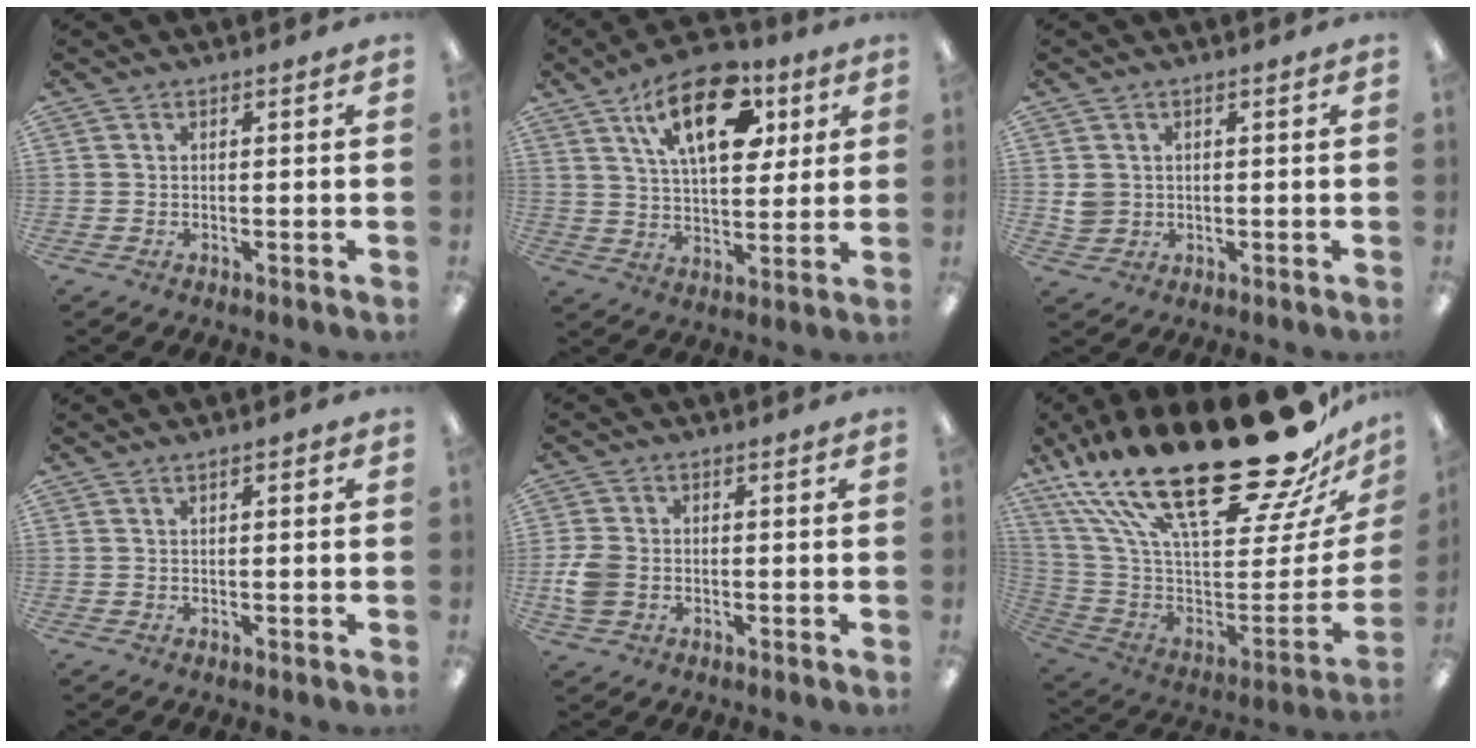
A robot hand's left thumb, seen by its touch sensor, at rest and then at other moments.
{"total": 18.3, "force": [8.6, 9.6, 13.0], "torque": [-0.186, -0.021, 0.143]}
{"total": 3.3, "force": [0.5, 3.2, 0.7], "torque": [-0.009, 0.003, 0.009]}
{"total": 1.2, "force": [0.6, 0.5, 0.9], "torque": [-0.010, 0.002, 0.008]}
{"total": 6.4, "force": [-1.3, 5.1, 3.6], "torque": [-0.071, 0.007, -0.022]}
{"total": 36.3, "force": [22.7, 13.3, 25.0], "torque": [-0.394, -0.174, 0.419]}